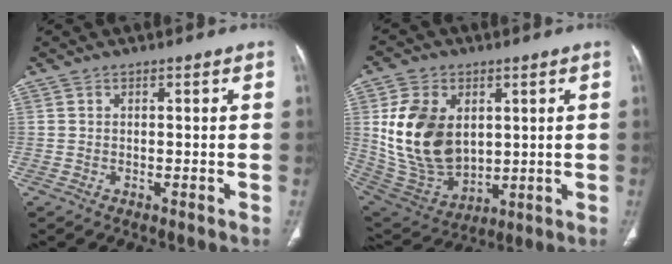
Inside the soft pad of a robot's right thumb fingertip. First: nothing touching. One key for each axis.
{"total": 18.1, "fx": 3.2, "fy": 12.4, "fz": 12.7, "tx": -0.217, "ty": -0.019, "tz": 0.084}